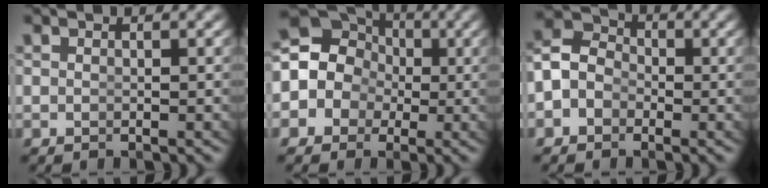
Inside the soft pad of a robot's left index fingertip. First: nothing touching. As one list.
[{"total": 11.8, "force": [0.5, 10.6, 5.1], "torque": [-0.128, -0.013, -0.002]}, {"total": 6.4, "force": [-0.4, 5.7, 2.8], "torque": [-0.061, -0.008, -0.018]}]